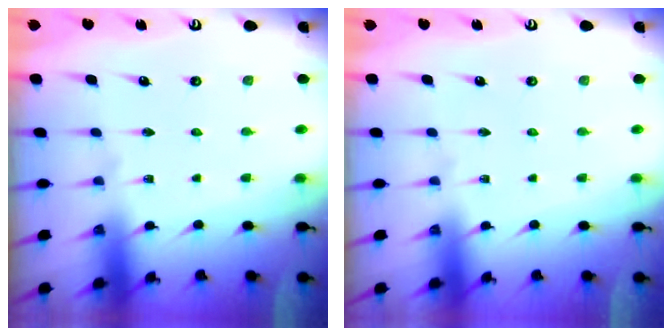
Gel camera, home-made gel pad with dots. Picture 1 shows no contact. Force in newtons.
{"total": 0.0}